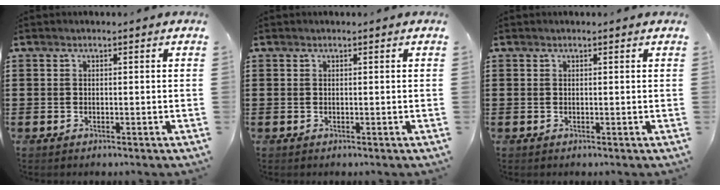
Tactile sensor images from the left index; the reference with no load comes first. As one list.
[{"total": 0.0}, {"total": 0.0}]